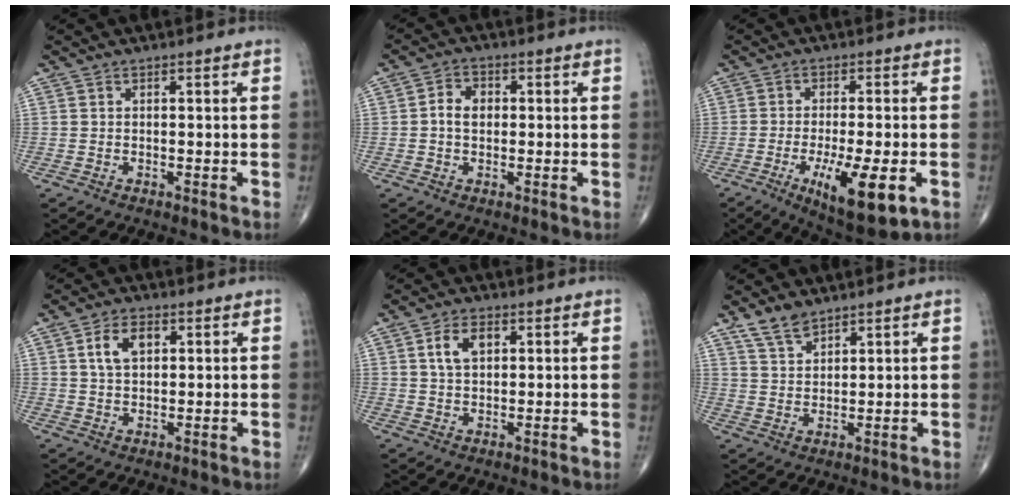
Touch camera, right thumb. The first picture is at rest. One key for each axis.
{"total": 4.1, "fx": 0.1, "fy": 3.1, "fz": 2.7, "tx": -0.040, "ty": 0.012, "tz": -0.005}
{"total": 12.9, "fx": -4.4, "fy": 3.6, "fz": 11.6, "tx": -0.188, "ty": -0.014, "tz": -0.062}
{"total": 5.8, "fx": 1.8, "fy": 3.5, "fz": 4.3, "tx": -0.072, "ty": 0.004, "tz": 0.031}
{"total": 5.3, "fx": 1.6, "fy": 3.2, "fz": 3.9, "tx": -0.067, "ty": 0.003, "tz": 0.029}
{"total": 4.9, "fx": 3.8, "fy": 2.3, "fz": 2.1, "tx": -0.028, "ty": -0.020, "tz": 0.078}